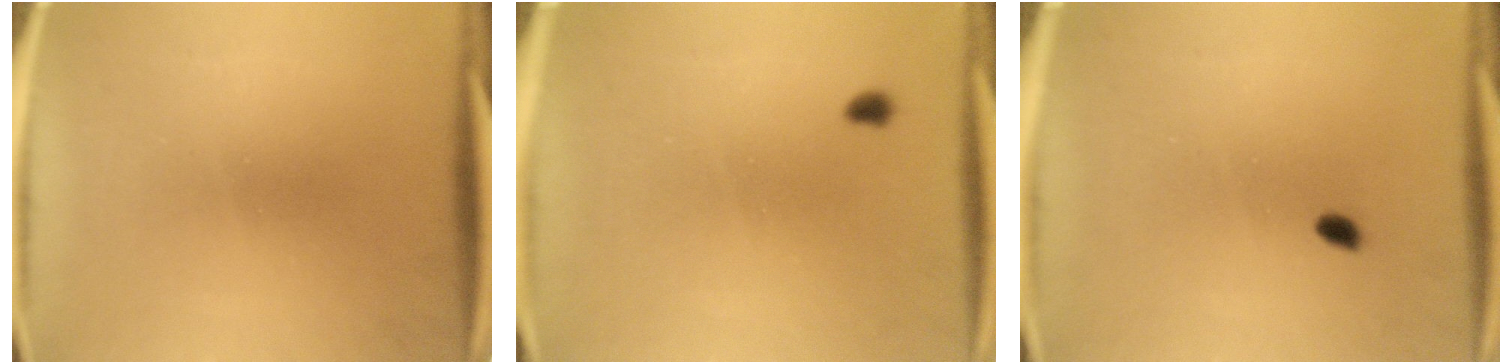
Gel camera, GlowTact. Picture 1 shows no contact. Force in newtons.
{"total": 0.9}
{"total": 1.3}